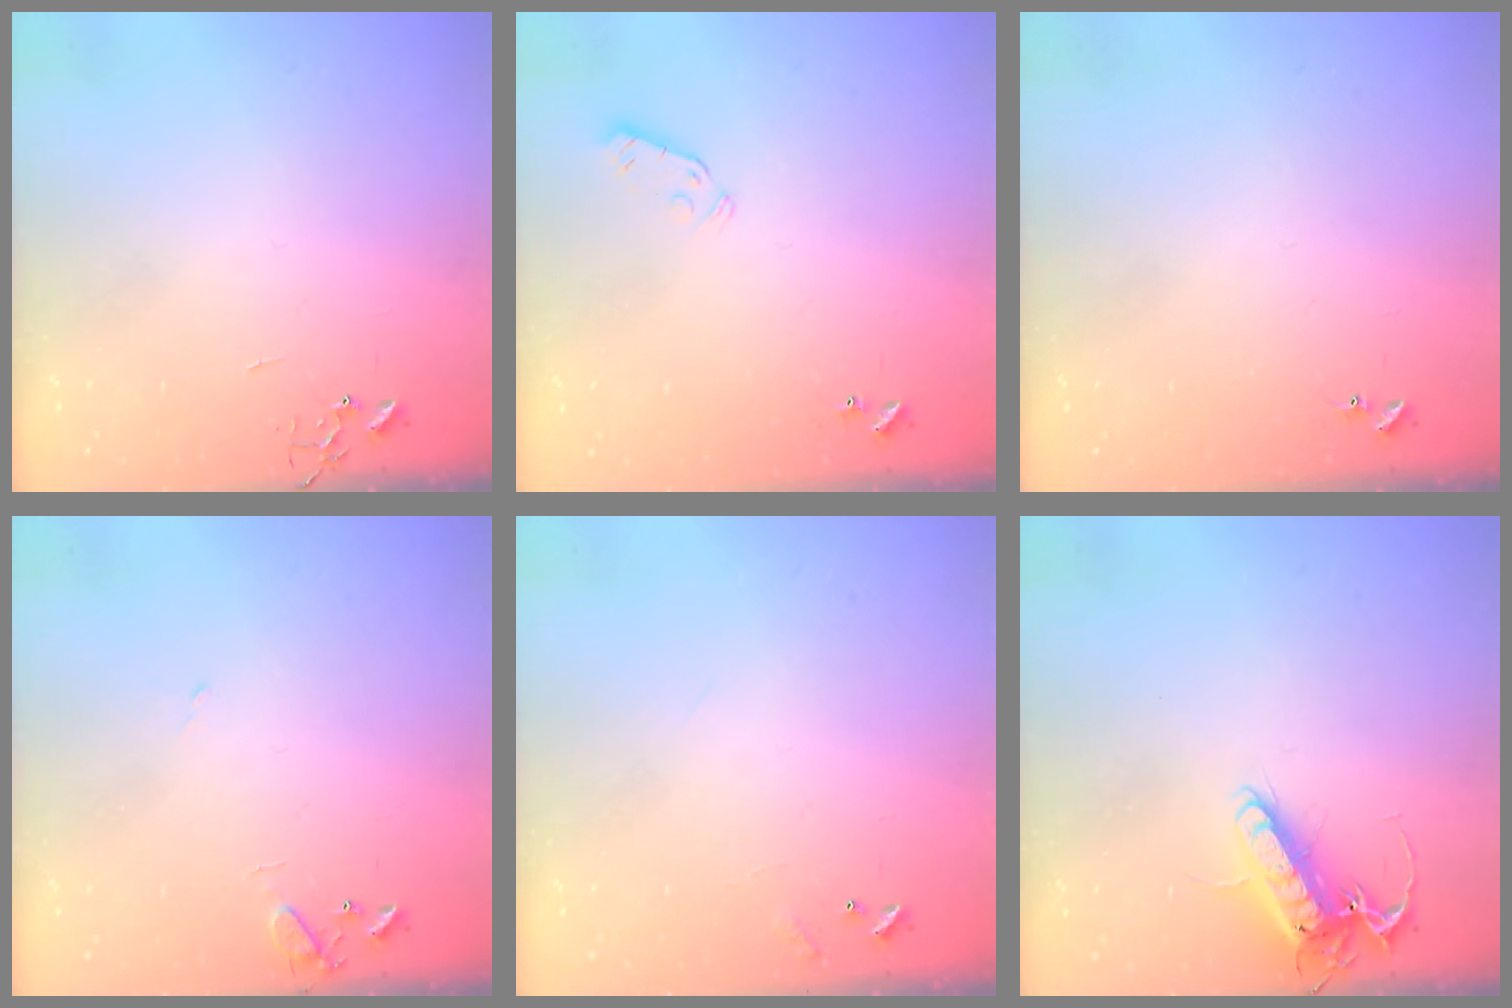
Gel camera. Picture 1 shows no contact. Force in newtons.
{"total": 3.0, "press": 2.9, "slide": 0.9}
{"total": 6.8, "press": 6.7, "slide": 0.5}
{"total": 8.6, "press": 8.5, "slide": 1.1}
{"total": 6.9, "press": 6.9, "slide": 0.4}
{"total": 14.4, "press": 14.2, "slide": 2.2}